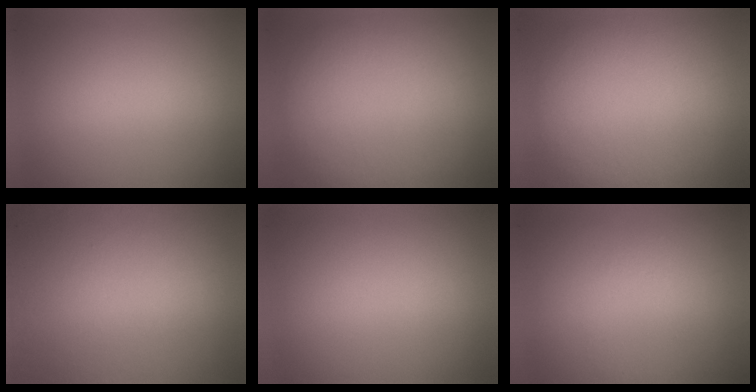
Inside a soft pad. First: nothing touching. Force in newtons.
{"total": 2.2}
{"total": 2.2}
{"total": 8.5}
{"total": 0.0}
{"total": 1.3}